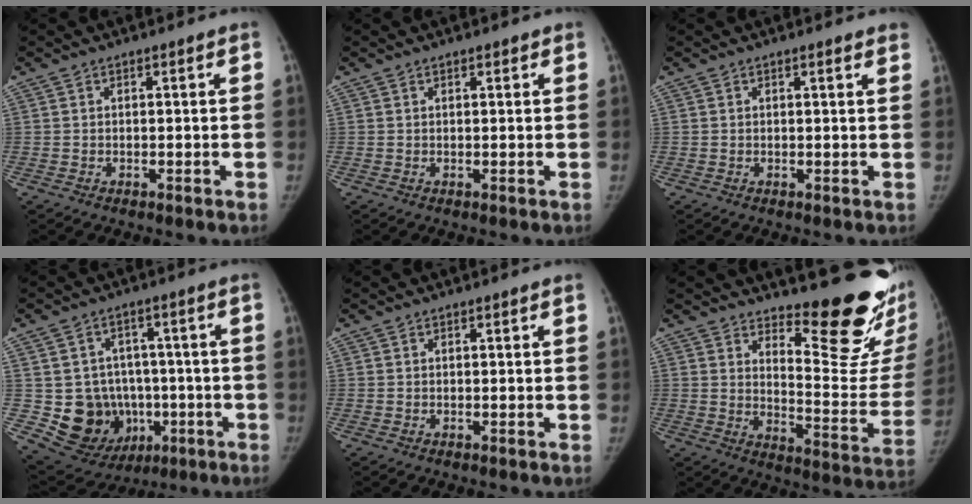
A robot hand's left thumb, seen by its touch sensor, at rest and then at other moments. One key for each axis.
{"total": 1.0, "fx": 0.7, "fy": 0.5, "fz": 0.4, "tx": -0.001, "ty": -0.003, "tz": 0.007}
{"total": 1.6, "fx": 1.3, "fy": 0.4, "fz": 0.9, "tx": -0.004, "ty": -0.001, "tz": 0.015}
{"total": 15.0, "fx": -2.6, "fy": 13.1, "fz": 6.7, "tx": -0.077, "ty": 0.019, "tz": -0.014}
{"total": 0.0}
{"total": 19.7, "fx": 15.0, "fy": 4.9, "fz": 11.9, "tx": -0.128, "ty": -0.156, "tz": 0.201}